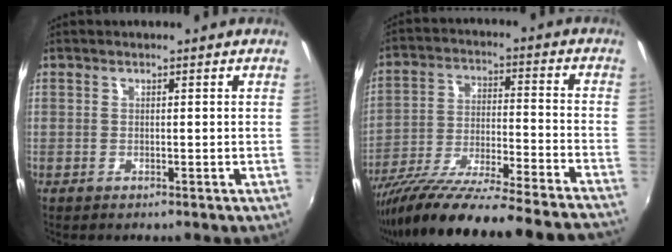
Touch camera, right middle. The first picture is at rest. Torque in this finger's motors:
{"motor_torque": [1.08, -1.06, 0.41, 0.21]}